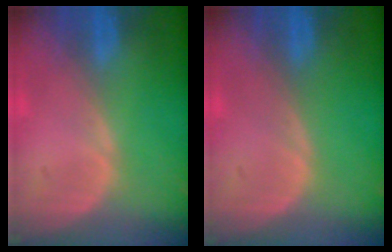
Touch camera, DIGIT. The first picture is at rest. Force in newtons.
{"total": 0.0}